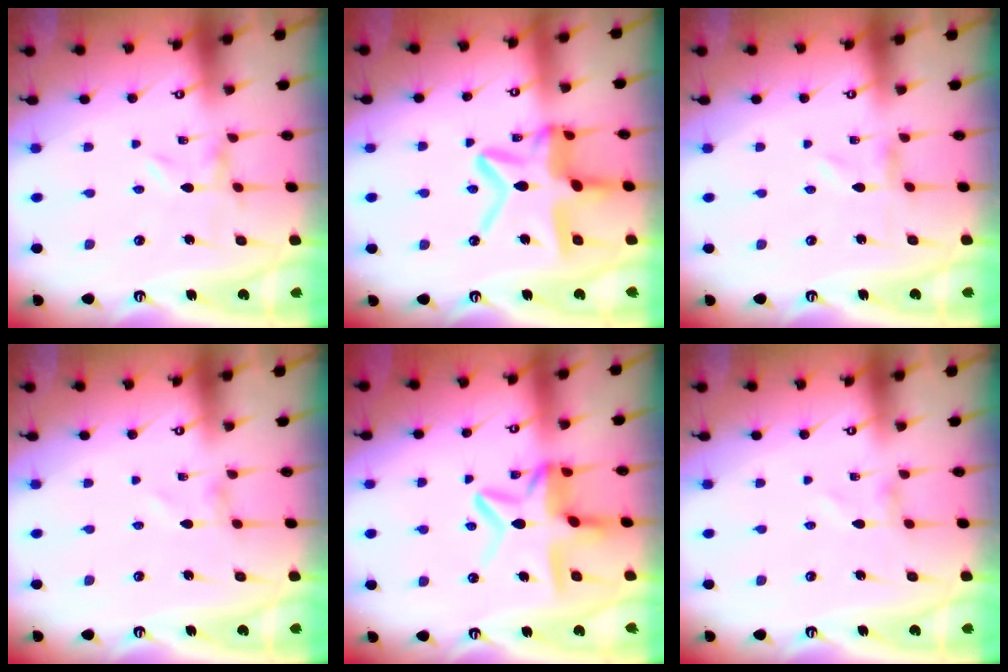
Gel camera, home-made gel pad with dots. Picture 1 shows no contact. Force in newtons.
{"total": 17.9, "press": 17.9, "slide": 1.6}
{"total": 0.0}
{"total": 1.0, "press": 1.0, "slide": 0.1}
{"total": 11.7, "press": 11.7, "slide": 1.3}
{"total": 1.0, "press": 1.0, "slide": 0.0}